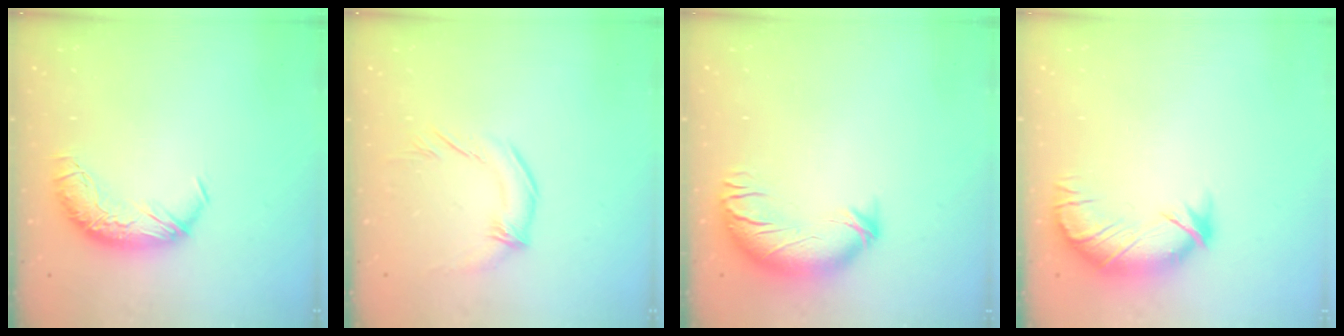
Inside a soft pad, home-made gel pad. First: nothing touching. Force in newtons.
{"total": 1.1, "press": 0.9, "slide": 0.7}
{"total": 3.6, "press": 2.9, "slide": 2.2}
{"total": 3.9, "press": 3.3, "slide": 1.9}